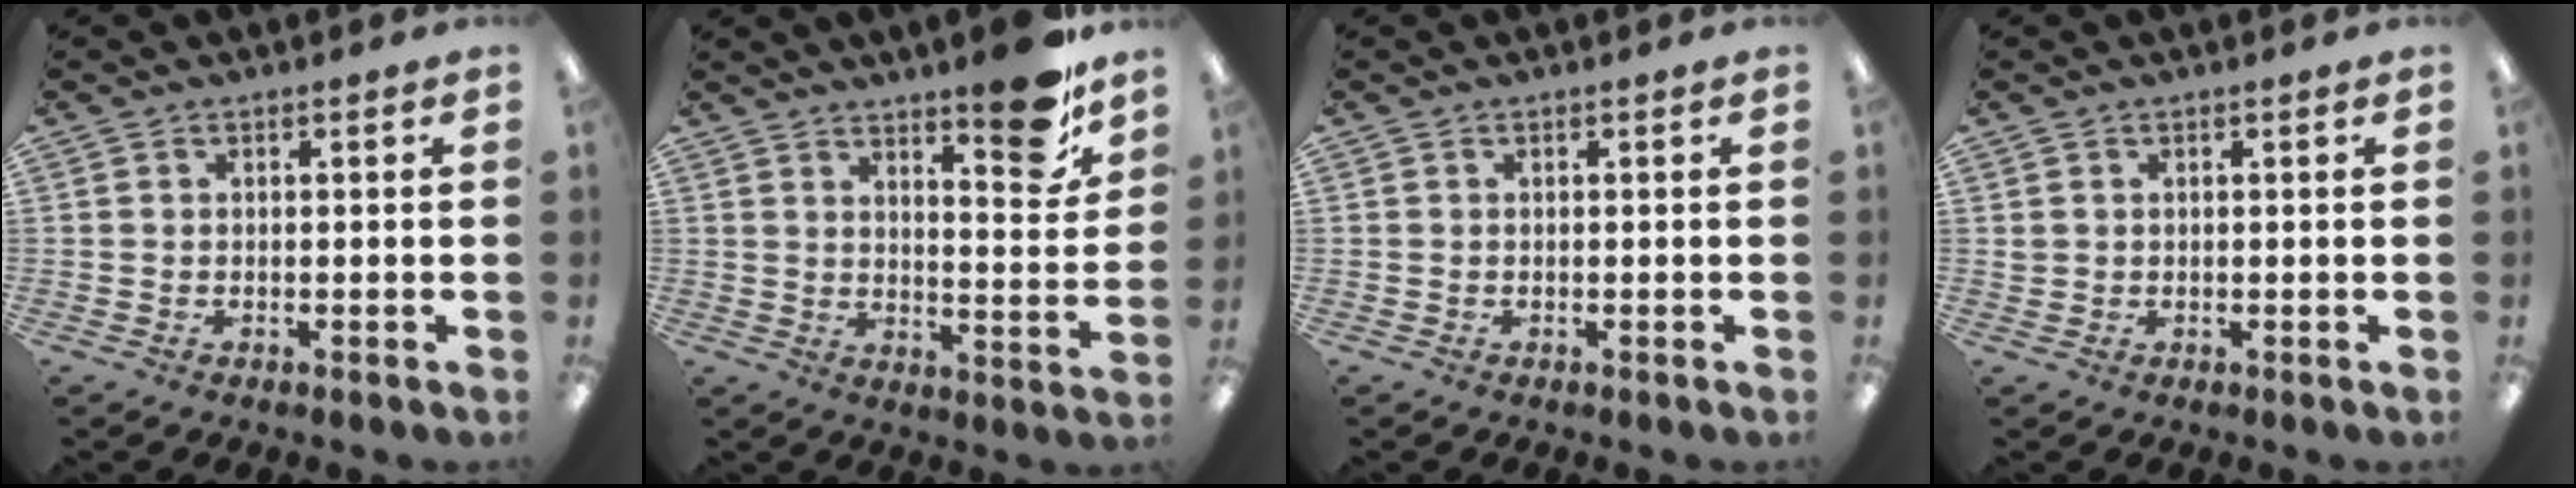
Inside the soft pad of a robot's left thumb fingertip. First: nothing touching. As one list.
[{"total": 11.8, "force": [9.2, 2.6, 6.9], "torque": [-0.078, -0.070, 0.148]}, {"total": 0.0}, {"total": 0.9, "force": [0.5, 0.6, 0.4], "torque": [-0.009, 0.003, 0.008]}]